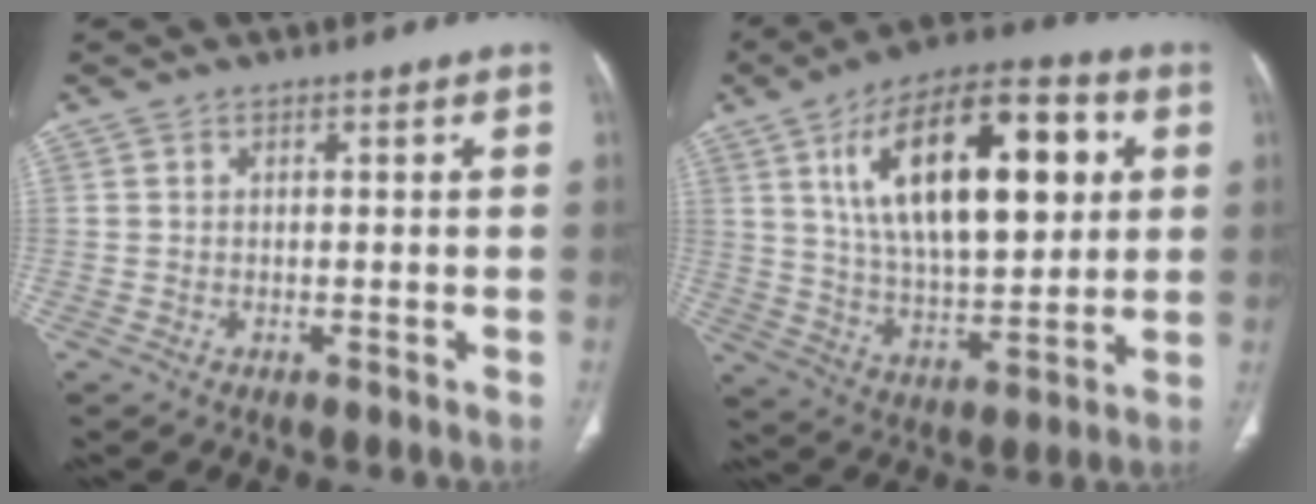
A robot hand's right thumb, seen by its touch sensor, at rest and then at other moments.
{"total": 25.0, "force": [7.2, 11.5, 20.9], "torque": [-0.316, -0.008, 0.116]}